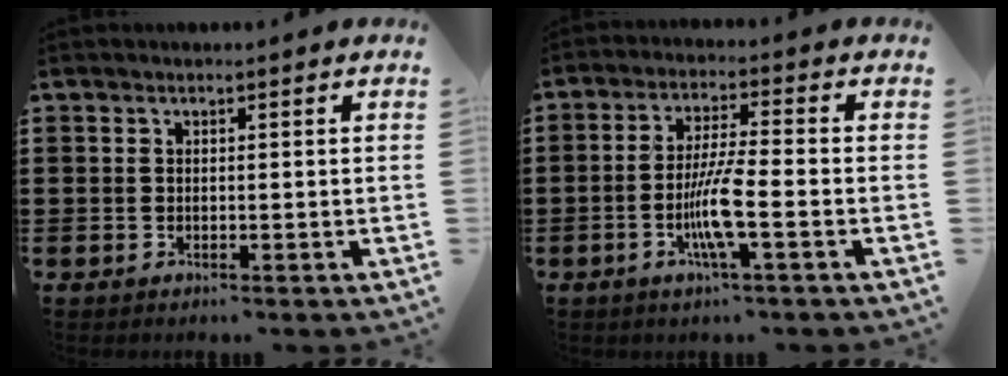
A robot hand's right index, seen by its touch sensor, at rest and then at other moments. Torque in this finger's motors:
{"motor_torque": [1.81, 0.32, 0.41, 0.17]}